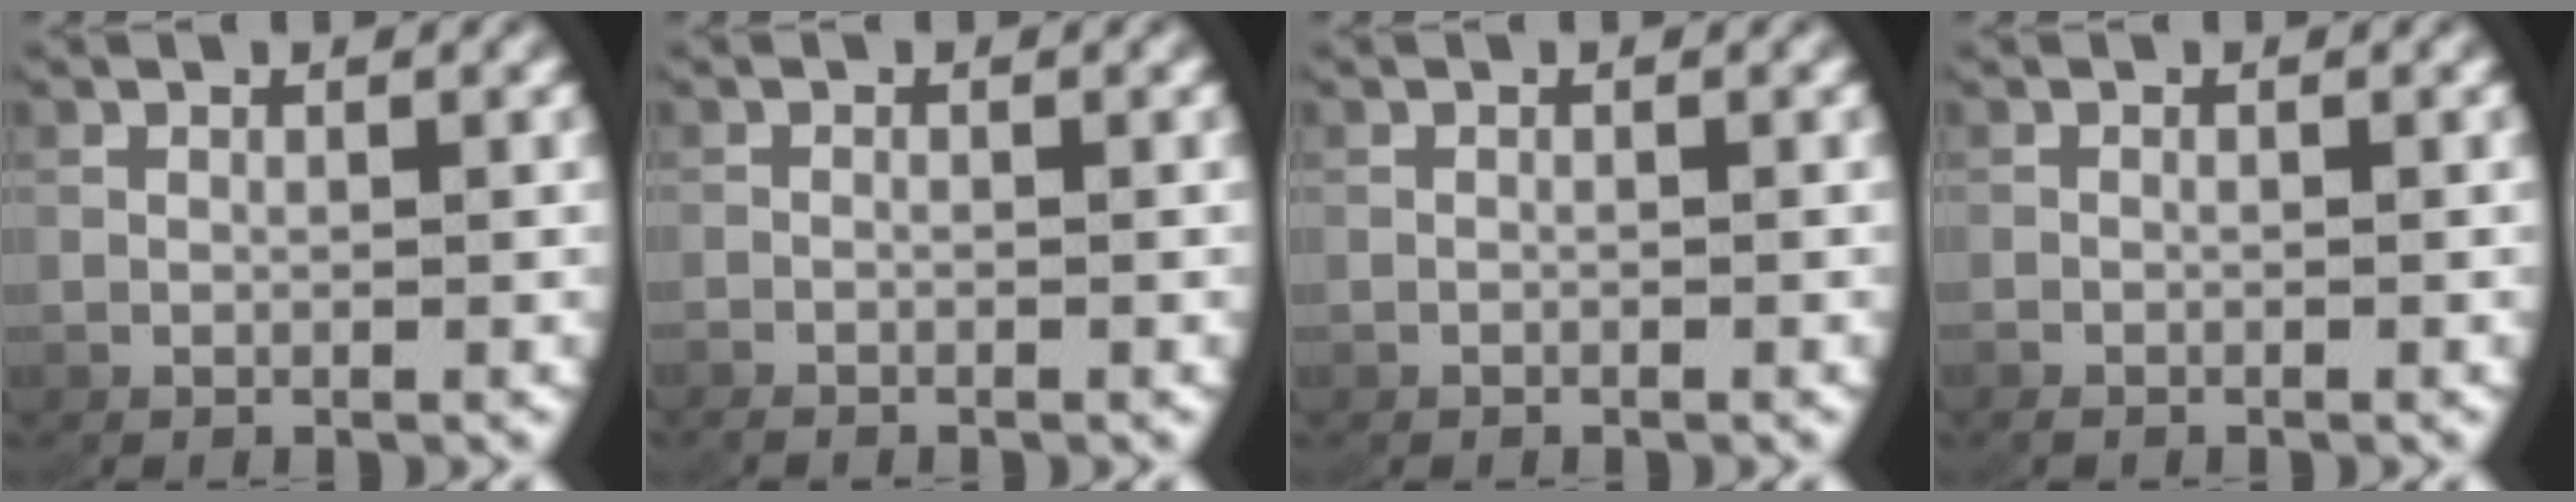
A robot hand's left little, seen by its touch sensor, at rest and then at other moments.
{"total": 1.0, "force": [-0.9, -0.1, 0.1], "torque": [-0.006, -0.004, -0.017]}
{"total": 0.6, "force": [-0.3, -0.5, -0.1], "torque": [-0.002, -0.005, -0.003]}
{"total": 0.7, "force": [-0.7, -0.3, 0.0], "torque": [-0.004, -0.006, -0.011]}